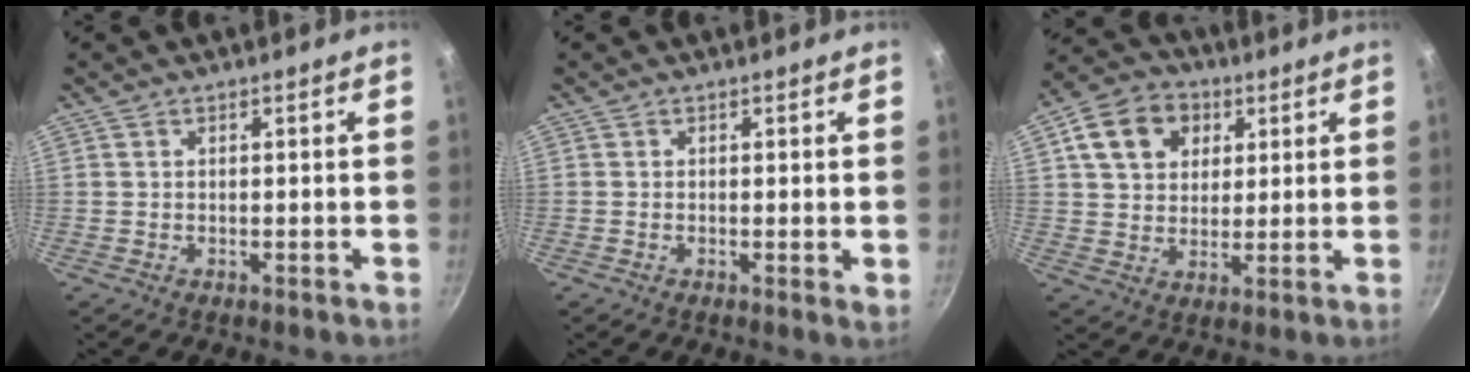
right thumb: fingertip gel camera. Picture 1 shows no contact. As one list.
[{"total": 1.3, "force": [0.1, 0.2, 1.3], "torque": [-0.019, -0.005, -0.002]}, {"total": 11.9, "force": [4.4, 9.2, 6.1], "torque": [-0.085, 0.003, 0.065]}]